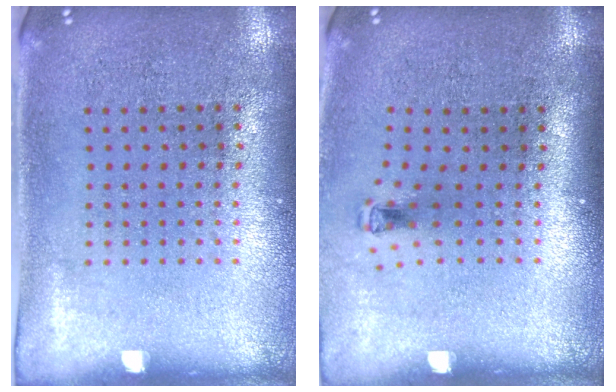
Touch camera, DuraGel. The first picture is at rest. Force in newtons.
{"total": 0.6, "press": 0.3, "slide": 0.5}